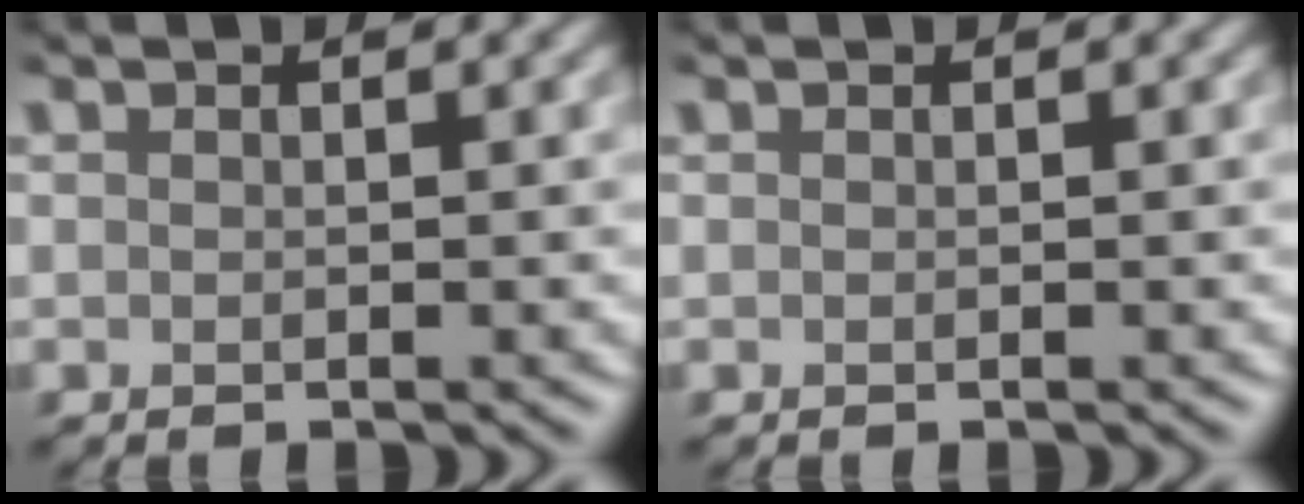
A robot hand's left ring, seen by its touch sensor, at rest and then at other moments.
{"total": 0.0}